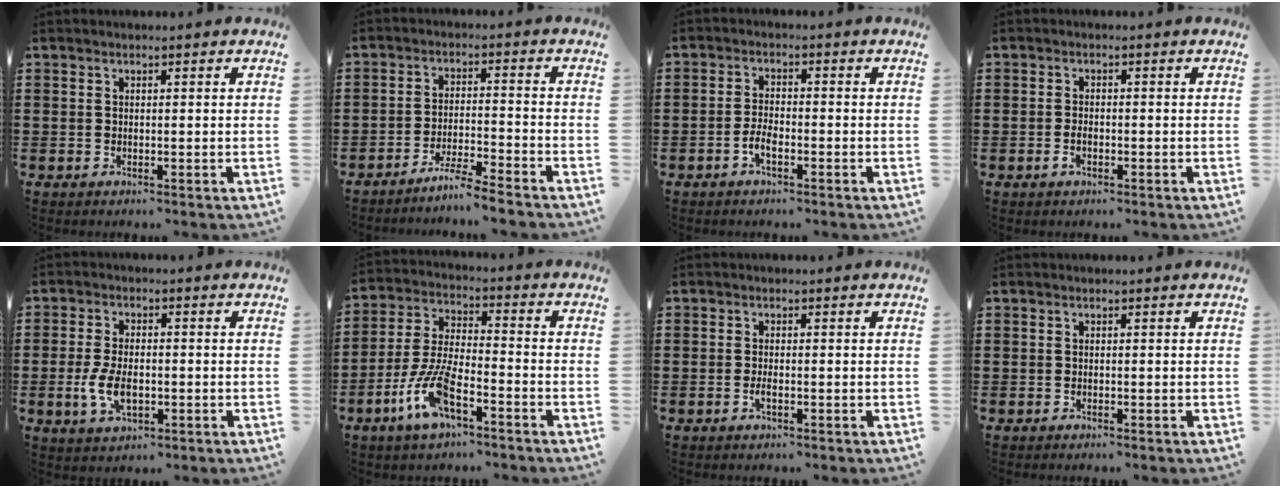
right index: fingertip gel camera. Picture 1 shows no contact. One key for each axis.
{"total": 4.8, "fx": -4.4, "fy": -0.8, "fz": 1.6, "tx": -0.034, "ty": -0.010, "tz": -0.088}
{"total": 2.9, "fx": -1.5, "fy": 0.9, "fz": 2.3, "tx": -0.050, "ty": -0.002, "tz": -0.029}
{"total": 1.6, "fx": -0.7, "fy": 0.7, "fz": 1.2, "tx": -0.025, "ty": -0.005, "tz": -0.011}
{"total": 5.5, "fx": -1.2, "fy": 2.8, "fz": 4.5, "tx": -0.109, "ty": -0.008, "tz": -0.025}
{"total": 9.0, "fx": -5.0, "fy": 2.5, "fz": 7.0, "tx": -0.176, "ty": -0.014, "tz": -0.099}
{"total": 1.3, "fx": -0.5, "fy": 0.1, "fz": 1.2, "tx": -0.024, "ty": -0.007, "tz": -0.007}
{"total": 0.0}